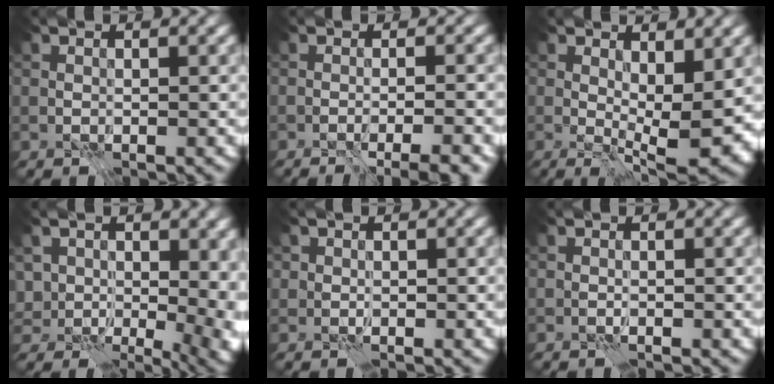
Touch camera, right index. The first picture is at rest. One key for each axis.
{"total": 4.2, "fx": -2.9, "fy": 0.4, "fz": 3.0, "tx": -0.032, "ty": 0.000, "tz": -0.037}
{"total": 7.4, "fx": 1.3, "fy": 2.4, "fz": 6.9, "tx": -0.104, "ty": -0.014, "tz": 0.026}
{"total": 8.4, "fx": 1.4, "fy": 6.1, "fz": 5.7, "tx": -0.106, "ty": -0.025, "tz": 0.040}
{"total": 0.6, "fx": 0.4, "fy": 0.5, "fz": -0.1, "tx": 0.003, "ty": -0.004, "tz": 0.008}
{"total": 0.0}